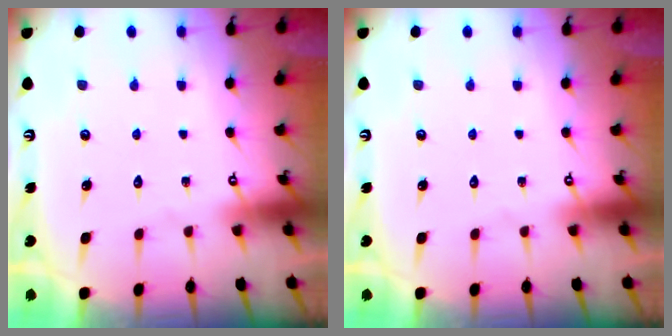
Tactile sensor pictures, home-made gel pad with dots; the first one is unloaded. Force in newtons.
{"total": 0.0}